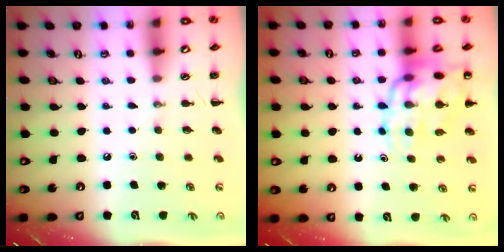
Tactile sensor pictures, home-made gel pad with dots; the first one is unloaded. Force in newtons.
{"total": 16.7, "press": 16.3, "slide": 3.7}